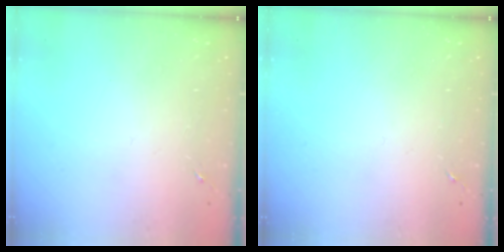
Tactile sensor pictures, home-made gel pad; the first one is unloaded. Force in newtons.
{"total": 0.0}